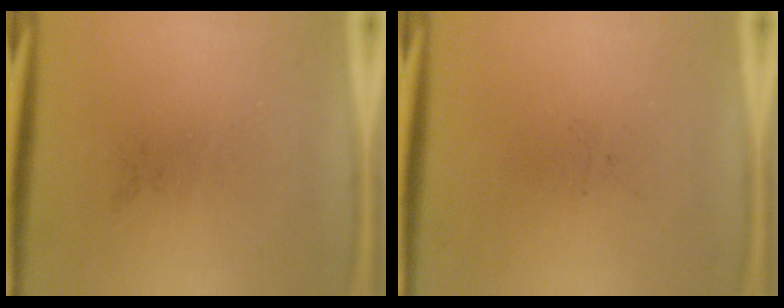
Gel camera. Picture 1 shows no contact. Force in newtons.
{"total": 0.0}